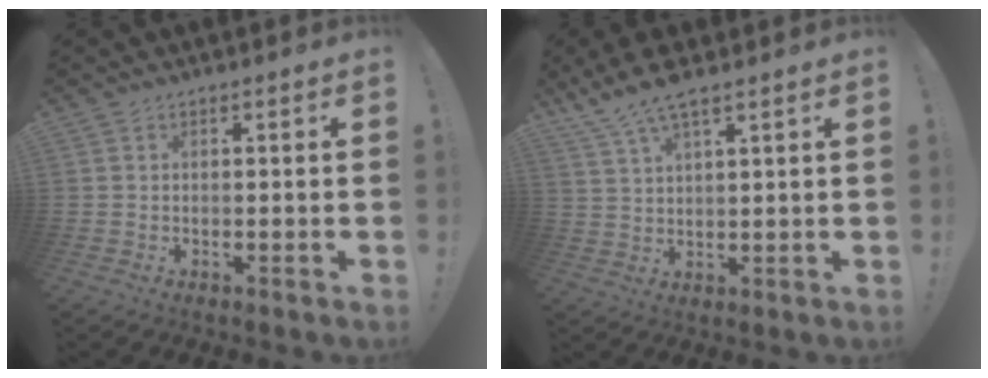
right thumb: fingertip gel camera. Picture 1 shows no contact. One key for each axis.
{"total": 7.6, "fx": 5.9, "fy": 1.2, "fz": 4.5, "tx": -0.096, "ty": -0.024, "tz": 0.111}